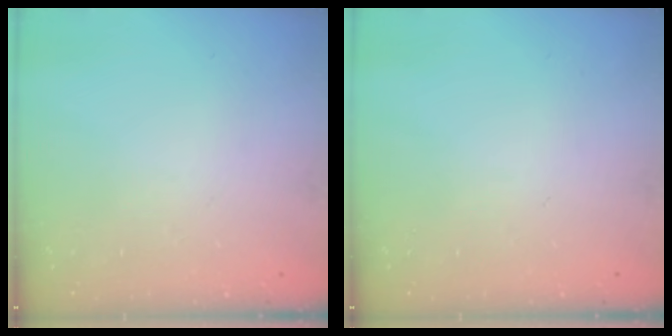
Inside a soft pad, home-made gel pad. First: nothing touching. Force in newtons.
{"total": 0.0}